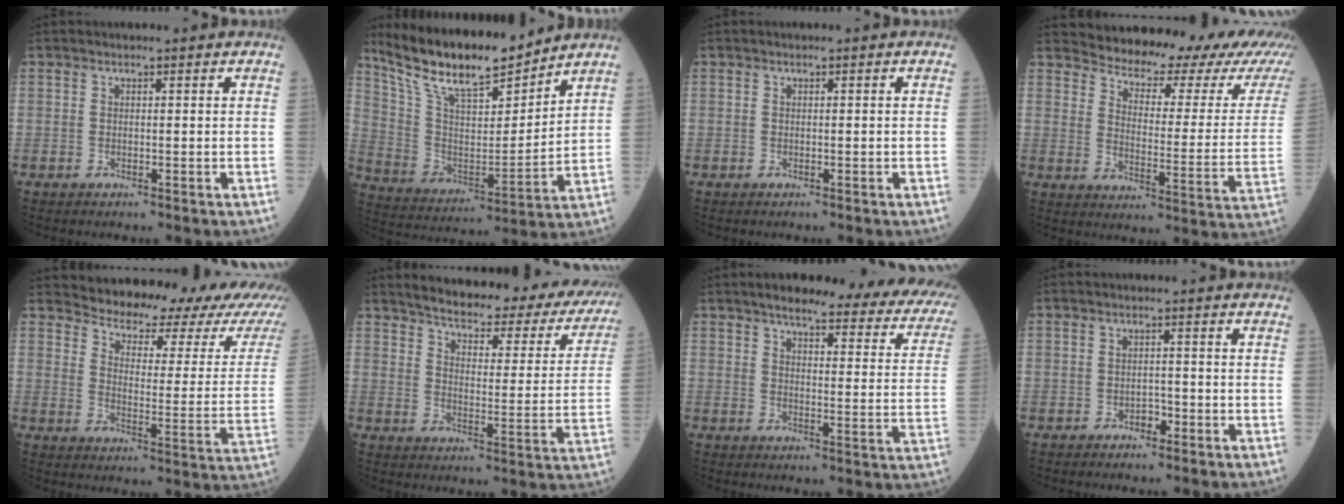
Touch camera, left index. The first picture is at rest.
{"total": 16.7, "force": [14.3, 3.0, 7.9], "torque": [-0.150, 0.001, 0.267]}
{"total": 0.0}
{"total": 19.3, "force": [17.7, 3.6, 6.8], "torque": [-0.085, -0.064, 0.203]}
{"total": 19.4, "force": [17.6, 3.7, 7.2], "torque": [-0.090, -0.058, 0.202]}
{"total": 26.9, "force": [24.0, 6.3, 10.4], "torque": [-0.138, -0.052, 0.282]}
{"total": 24.6, "force": [20.9, 4.4, 12.1], "torque": [-0.140, -0.032, 0.229]}
{"total": 1.5, "force": [-0.9, 0.9, 0.8], "torque": [-0.010, 0.004, -0.015]}